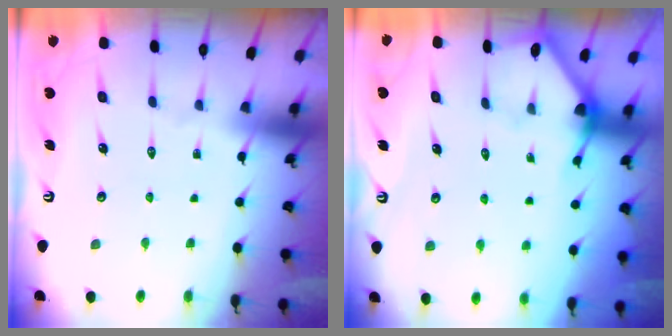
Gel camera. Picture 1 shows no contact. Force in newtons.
{"total": 2.2, "press": 2.2, "slide": 0.1}